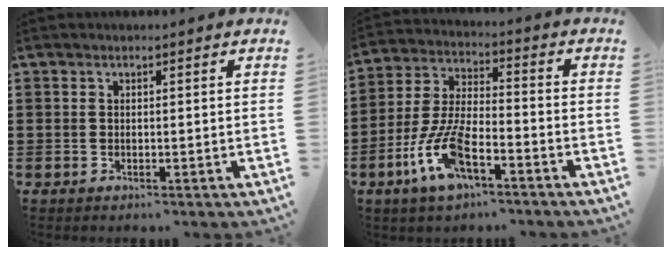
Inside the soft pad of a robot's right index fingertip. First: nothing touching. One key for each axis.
{"total": 9.7, "fx": -5.1, "fy": 3.3, "fz": 7.6, "tx": -0.185, "ty": -0.012, "tz": -0.099}